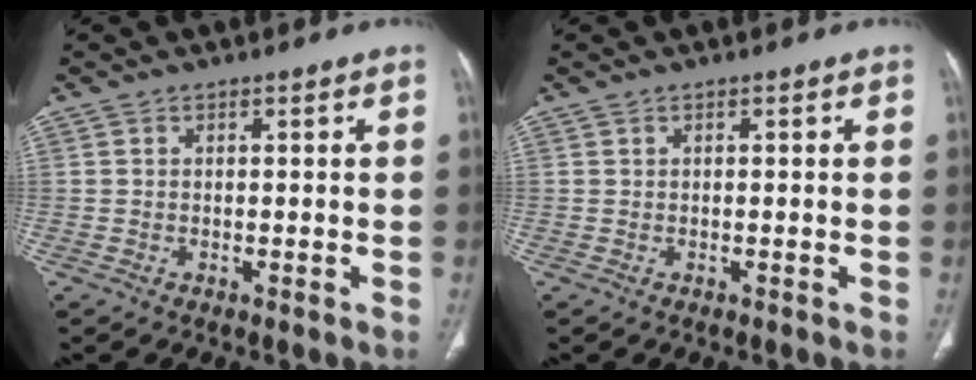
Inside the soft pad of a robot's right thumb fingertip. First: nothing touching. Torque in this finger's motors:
{"motor_torque": [0.08, 0.05, -0.01, -0.02, 0.02]}